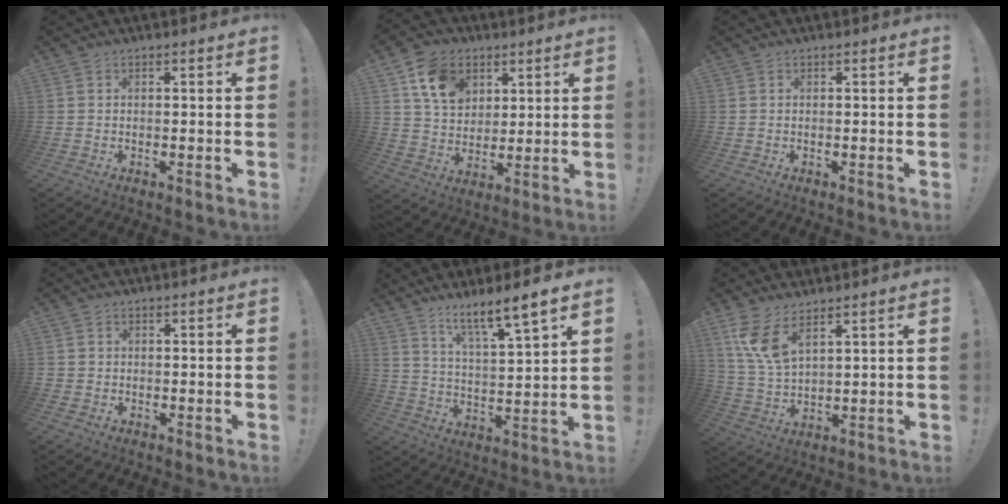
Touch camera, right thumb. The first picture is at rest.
{"total": 13.1, "force": [6.6, 9.7, 5.7], "torque": [-0.097, -0.022, 0.131]}
{"total": 0.0}
{"total": 1.5, "force": [-0.1, 1.5, 0.2], "torque": [-0.002, 0.006, -0.002]}
{"total": 9.6, "force": [7.4, 0.2, 6.2], "torque": [-0.103, -0.054, 0.118]}
{"total": 9.6, "force": [6.0, 3.9, 6.5], "torque": [-0.137, -0.031, 0.112]}